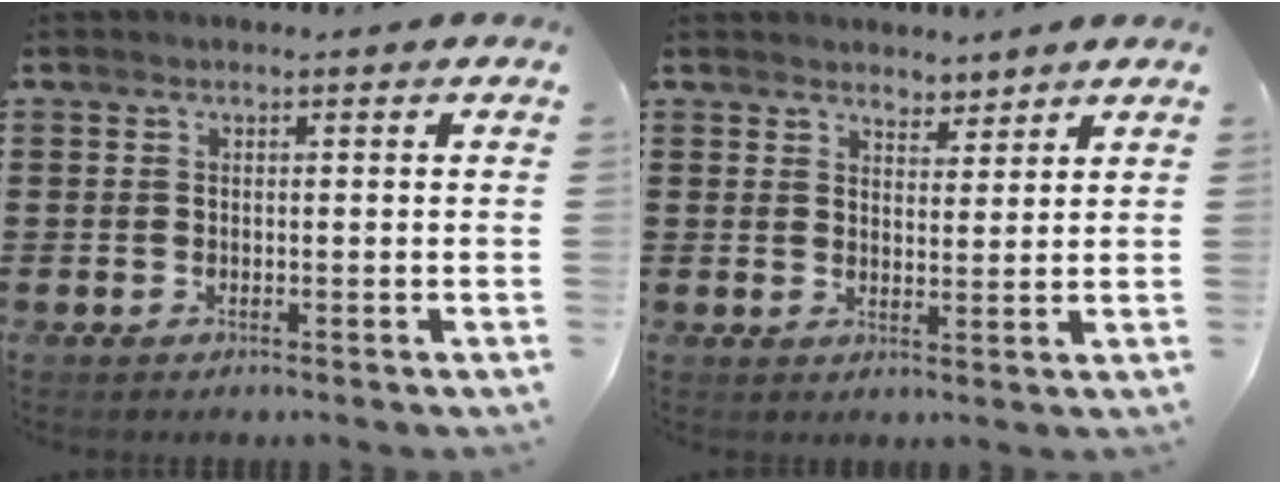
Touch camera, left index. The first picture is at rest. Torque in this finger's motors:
{"motor_torque": [0.21, -0.22, 0.03, 0.02]}